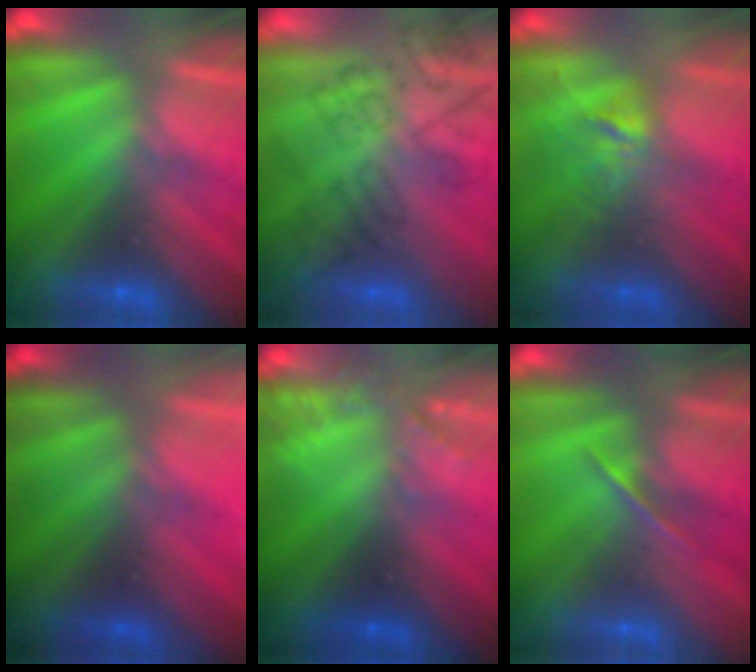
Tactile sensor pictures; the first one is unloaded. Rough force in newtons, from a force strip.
{"total": 4.5}
{"total": 2.7}
{"total": 2.7}
{"total": 2.0}
{"total": 1.4}